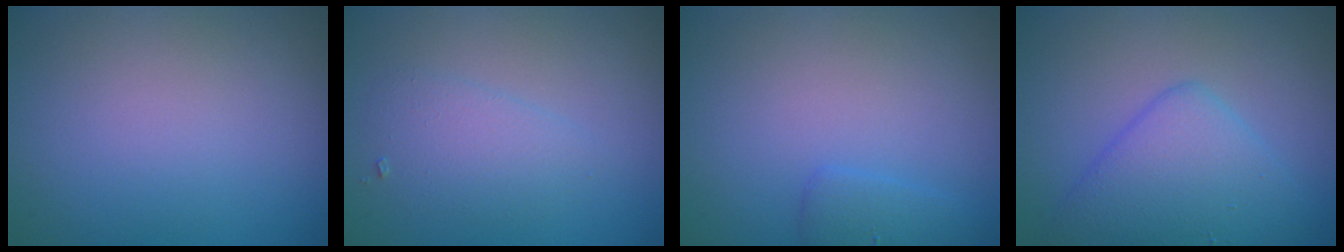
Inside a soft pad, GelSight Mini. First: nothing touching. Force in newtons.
{"total": 2.2, "press": 2.2, "slide": 0.1}
{"total": 1.4, "press": 1.4, "slide": 0.2}
{"total": 5.1, "press": 5.1, "slide": 0.1}